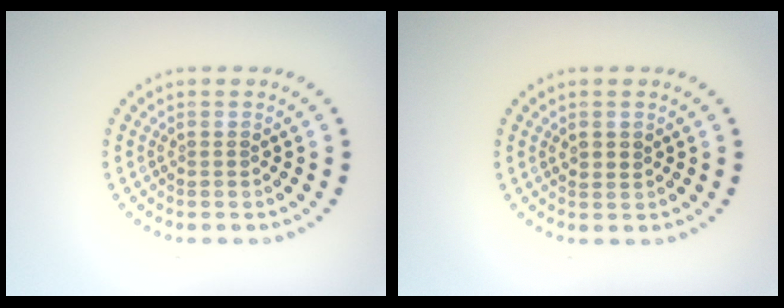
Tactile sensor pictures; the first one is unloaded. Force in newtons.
{"total": 1.1, "press": 1.0, "slide": 0.5}